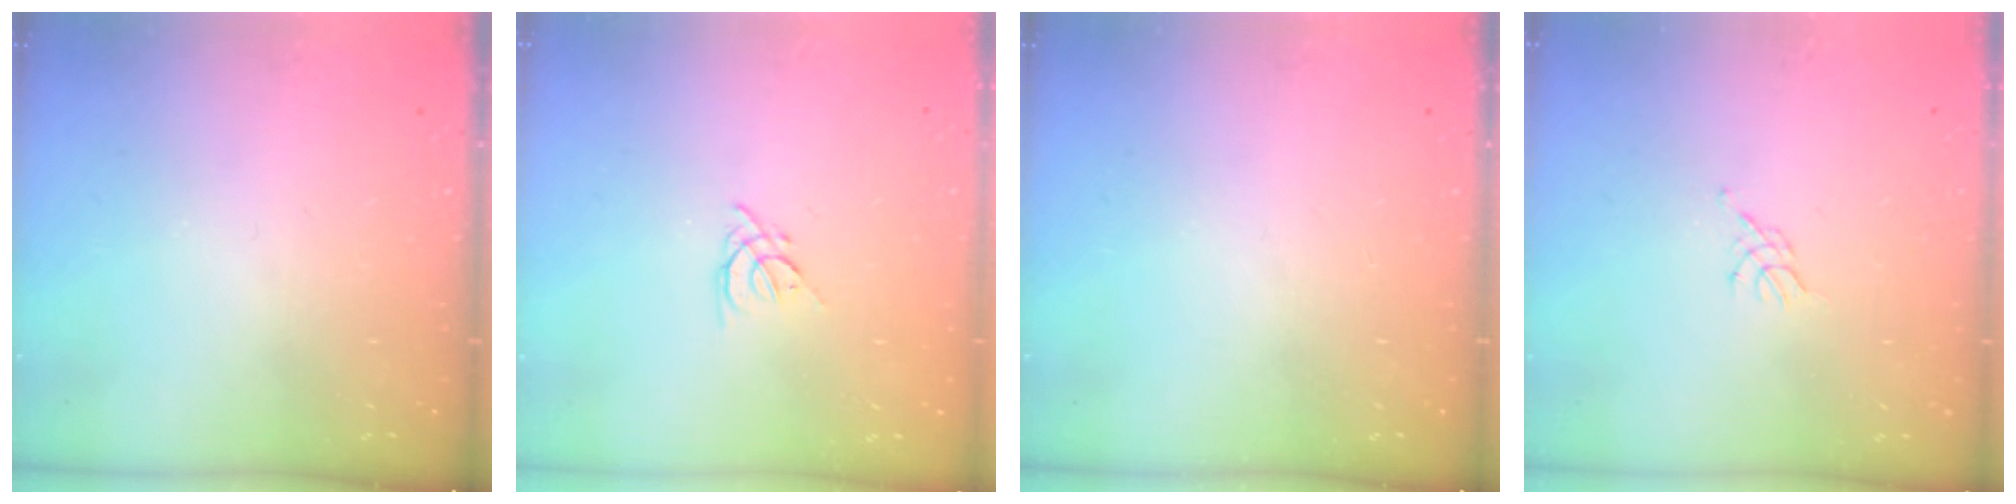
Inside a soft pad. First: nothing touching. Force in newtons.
{"total": 3.4, "press": 3.3, "slide": 0.7}
{"total": 0.0}
{"total": 2.3, "press": 2.2, "slide": 0.5}